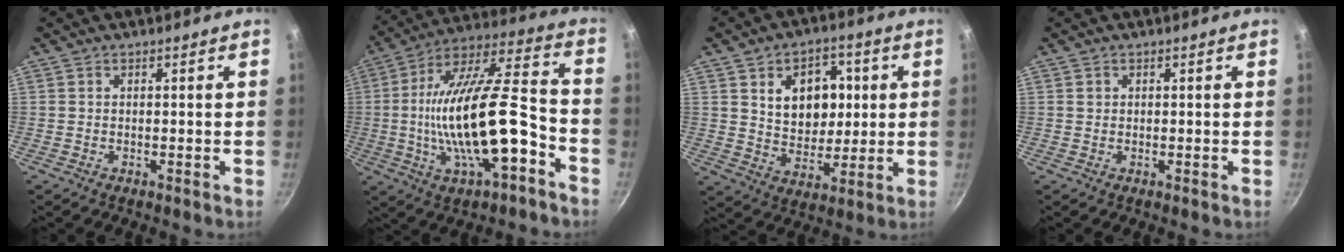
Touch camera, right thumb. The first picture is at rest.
{"total": 22.8, "force": [-6.1, 7.9, 20.5], "torque": [-0.355, 0.042, -0.104]}
{"total": 13.2, "force": [3.3, 9.7, 8.4], "torque": [-0.078, -0.014, 0.055]}
{"total": 0.6, "force": [0.2, 0.6, 0.1], "torque": [0.002, 0.003, 0.003]}